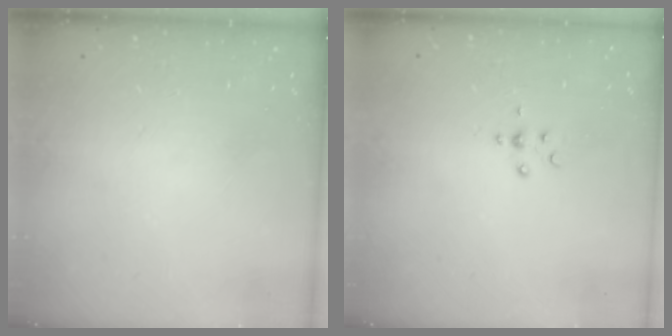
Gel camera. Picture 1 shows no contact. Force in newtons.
{"total": 4.0, "press": 3.7, "slide": 1.6}